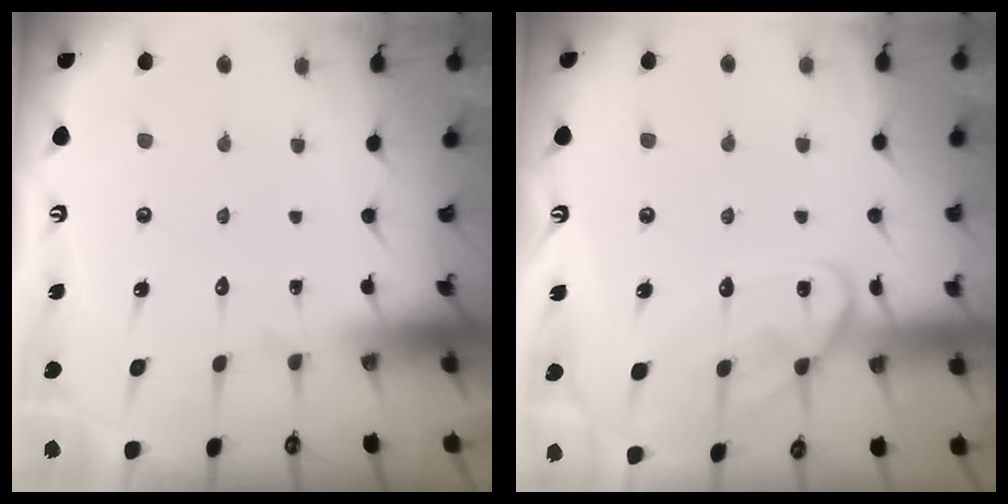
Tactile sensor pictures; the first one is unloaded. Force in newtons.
{"total": 12.2, "press": 12.2, "slide": 1.0}